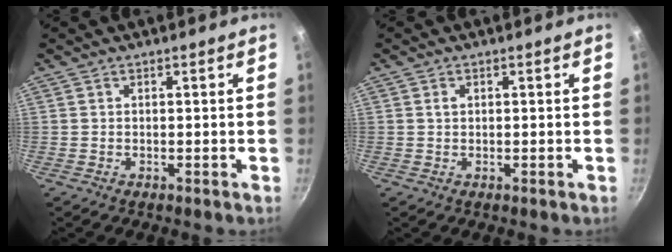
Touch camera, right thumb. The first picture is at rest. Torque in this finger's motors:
{"motor_torque": [0.23, 0.60, 0.47, 0.40, -0.03]}